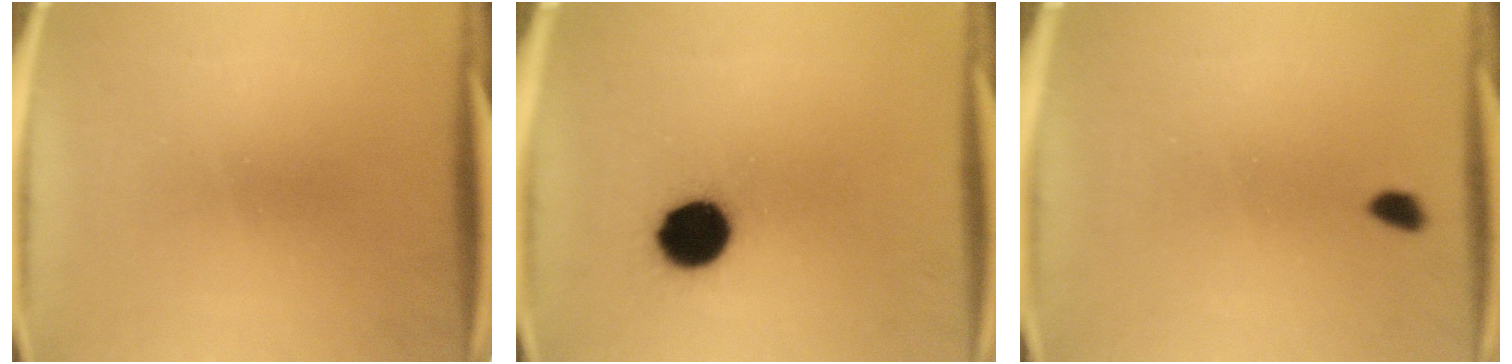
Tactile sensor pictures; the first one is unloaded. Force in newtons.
{"total": 11.1}
{"total": 1.7}